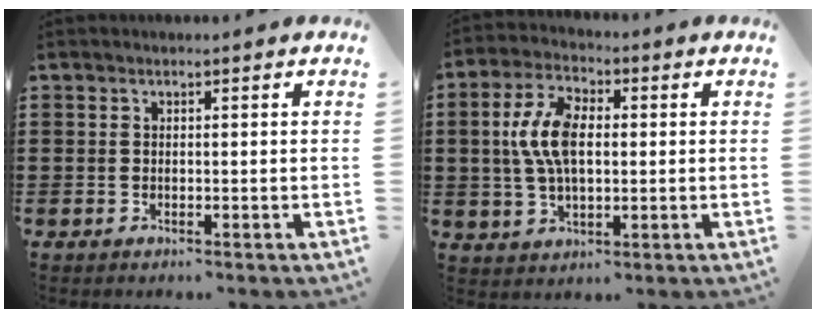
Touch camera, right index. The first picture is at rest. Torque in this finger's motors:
{"motor_torque": [1.67, -0.46, 0.97, 0.21]}